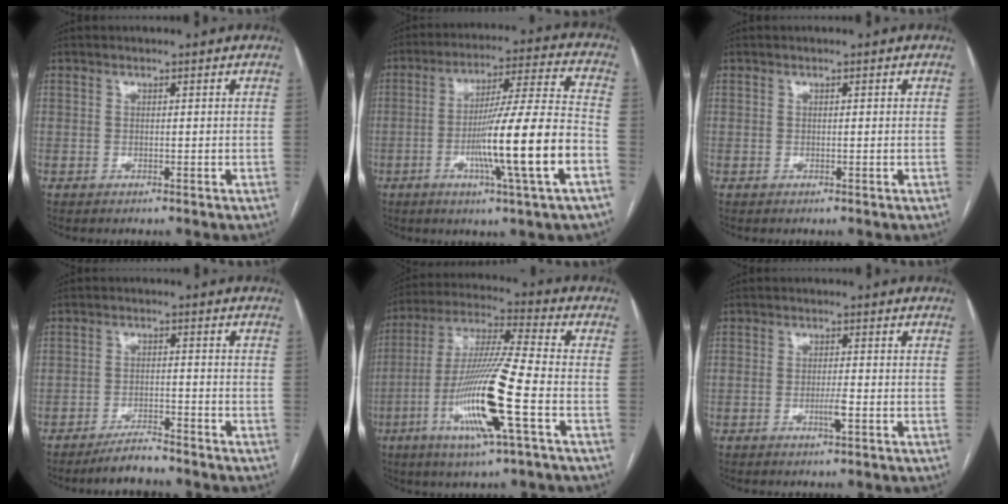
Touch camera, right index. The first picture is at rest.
{"total": 16.8, "force": [-5.2, -1.1, 16.0], "torque": [-0.271, -0.005, -0.088]}
{"total": 0.0}
{"total": 4.1, "force": [-3.8, 0.5, 1.4], "torque": [-0.026, -0.009, -0.067]}
{"total": 16.7, "force": [-5.6, 0.1, 15.7], "torque": [-0.318, -0.016, -0.107]}
{"total": 2.4, "force": [-0.8, 0.5, 2.2], "torque": [-0.038, 0.000, -0.013]}